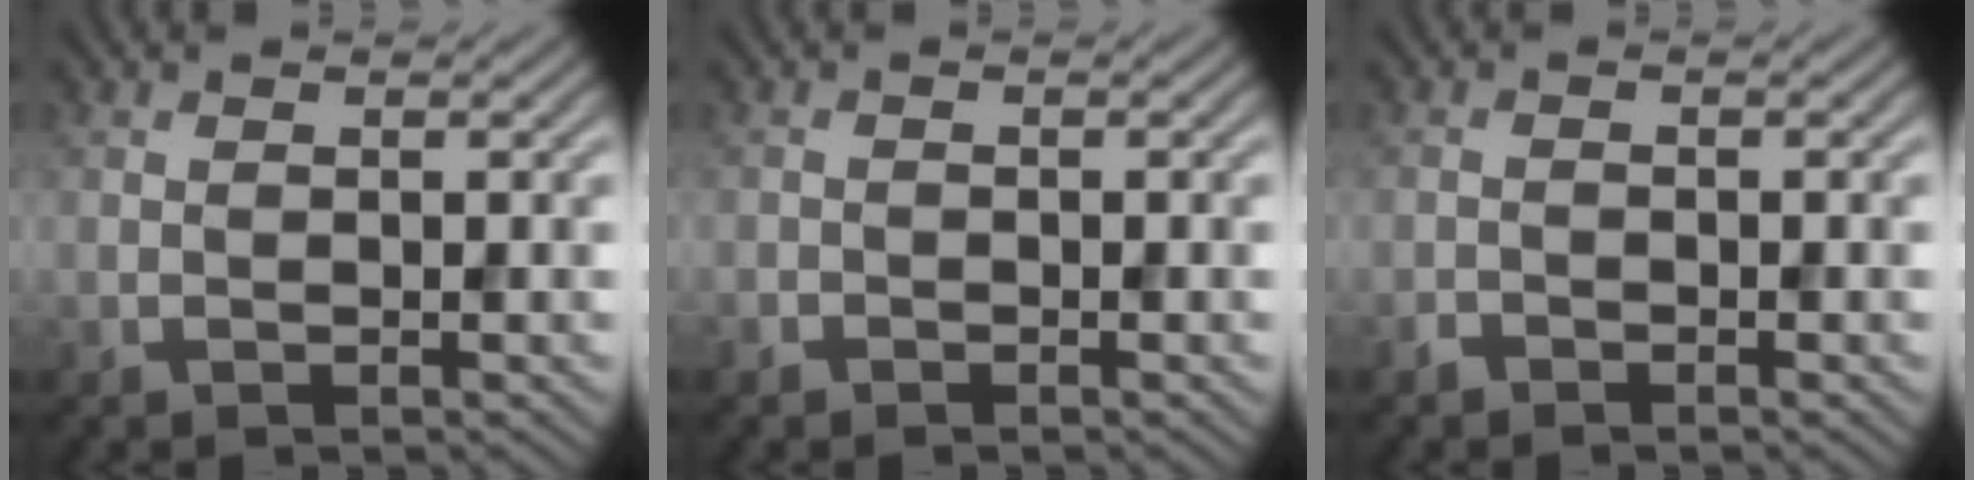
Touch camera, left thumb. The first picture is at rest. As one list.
[{"total": 0.9, "force": [-0.7, 0.5, 0.0], "torque": [0.000, -0.002, -0.015]}, {"total": 0.9, "force": [-0.8, 0.4, 0.1], "torque": [-0.002, -0.001, -0.018]}]